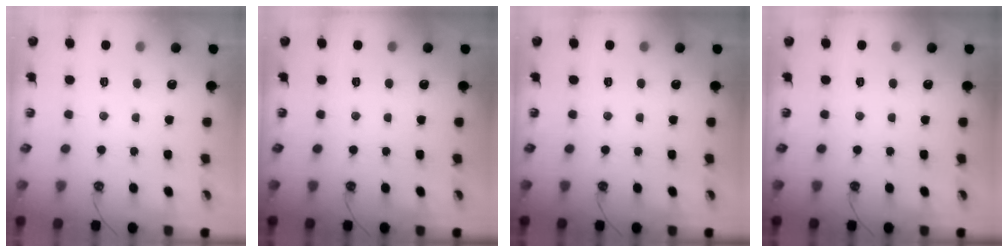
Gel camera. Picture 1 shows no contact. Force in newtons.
{"total": 0.0}
{"total": 0.0}
{"total": 0.0}